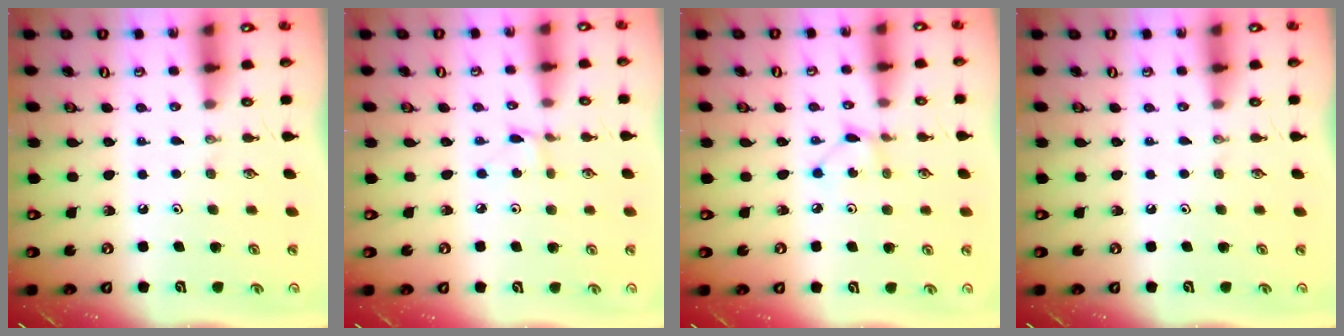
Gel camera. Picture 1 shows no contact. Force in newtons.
{"total": 1.9, "press": 1.9, "slide": 0.2}
{"total": 1.9, "press": 1.9, "slide": 0.1}
{"total": 0.0}